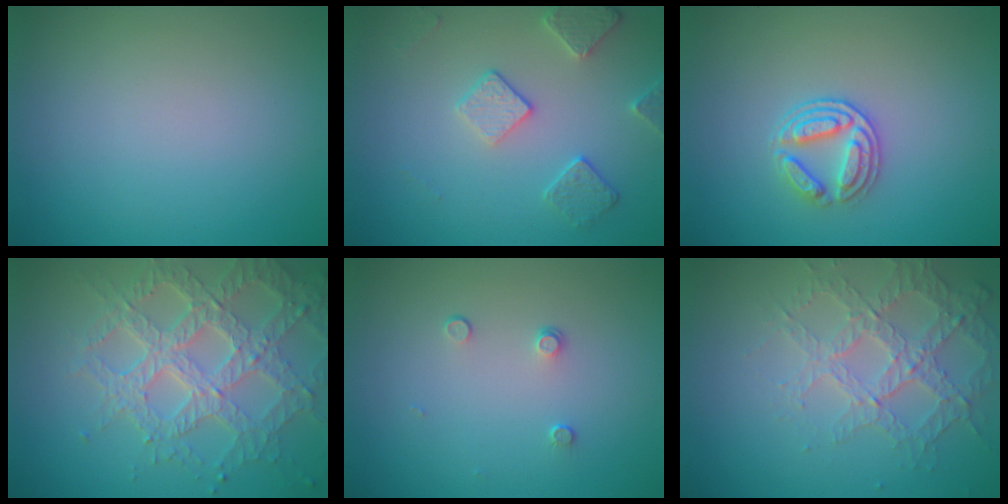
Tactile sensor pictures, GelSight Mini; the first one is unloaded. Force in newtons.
{"total": 2.8, "press": 2.7, "slide": 0.7}
{"total": 3.0, "press": 2.7, "slide": 1.2}
{"total": 6.9, "press": 5.2, "slide": 4.5}
{"total": 0.9, "press": 0.6, "slide": 0.6}
{"total": 3.1, "press": 2.8, "slide": 1.3}